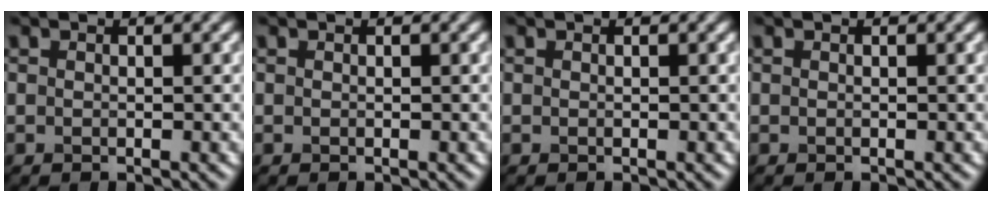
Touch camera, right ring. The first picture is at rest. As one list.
[{"total": 0.0}, {"total": 0.0}, {"total": 0.0}]